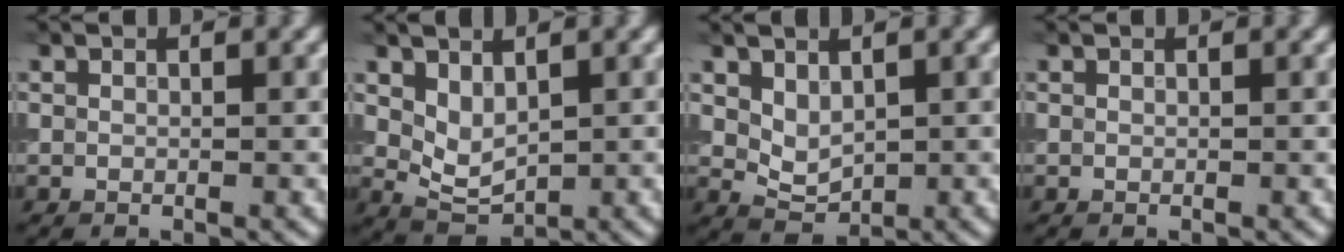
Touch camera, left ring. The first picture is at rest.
{"total": 2.5, "force": [1.0, 1.5, 1.7], "torque": [-0.036, -0.008, 0.028]}
{"total": 2.1, "force": [0.8, 1.4, 1.3], "torque": [-0.025, -0.005, 0.023]}
{"total": 0.0}